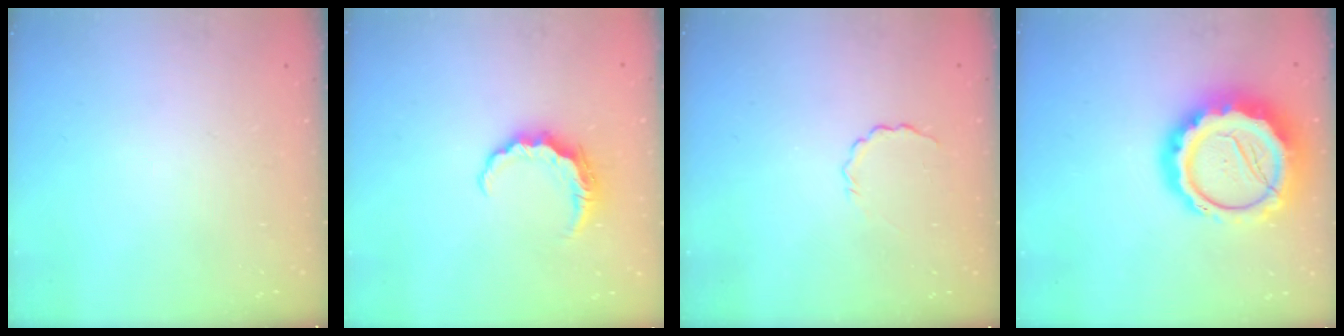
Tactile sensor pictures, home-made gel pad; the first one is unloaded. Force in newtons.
{"total": 6.6, "press": 6.6, "slide": 0.3}
{"total": 2.7, "press": 2.5, "slide": 0.8}
{"total": 21.0, "press": 20.5, "slide": 4.4}